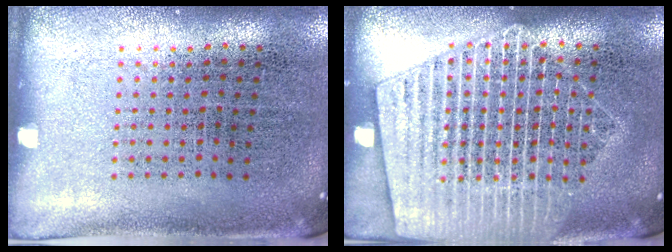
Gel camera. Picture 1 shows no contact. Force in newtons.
{"total": 3.9, "press": 3.9, "slide": 0.5}